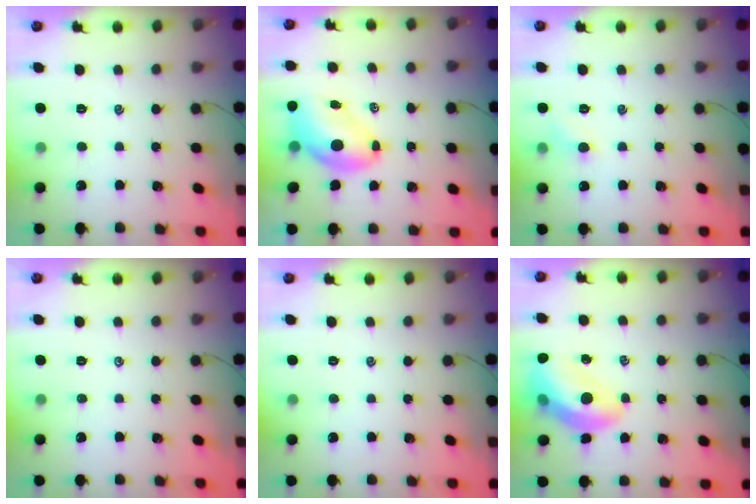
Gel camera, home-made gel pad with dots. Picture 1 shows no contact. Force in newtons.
{"total": 8.0, "press": 7.7, "slide": 2.2}
{"total": 5.0, "press": 4.7, "slide": 1.7}
{"total": 0.0}
{"total": 0.0}
{"total": 13.4, "press": 12.9, "slide": 3.3}